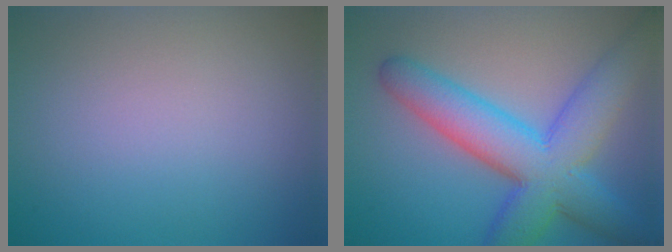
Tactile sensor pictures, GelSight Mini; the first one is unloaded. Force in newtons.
{"total": 9.5, "press": 9.5, "slide": 0.2}